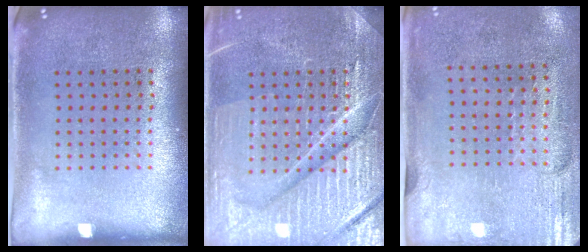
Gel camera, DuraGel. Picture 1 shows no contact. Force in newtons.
{"total": 7.4, "press": 7.4, "slide": 1.0}
{"total": 2.9, "press": 2.5, "slide": 1.5}